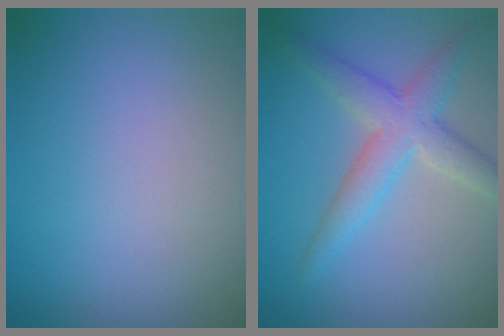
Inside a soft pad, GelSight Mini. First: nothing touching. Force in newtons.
{"total": 4.2, "press": 4.2, "slide": 0.2}